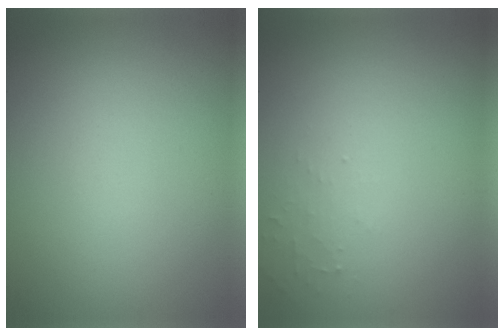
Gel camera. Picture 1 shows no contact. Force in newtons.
{"total": 1.1, "press": 1.1, "slide": 0.2}